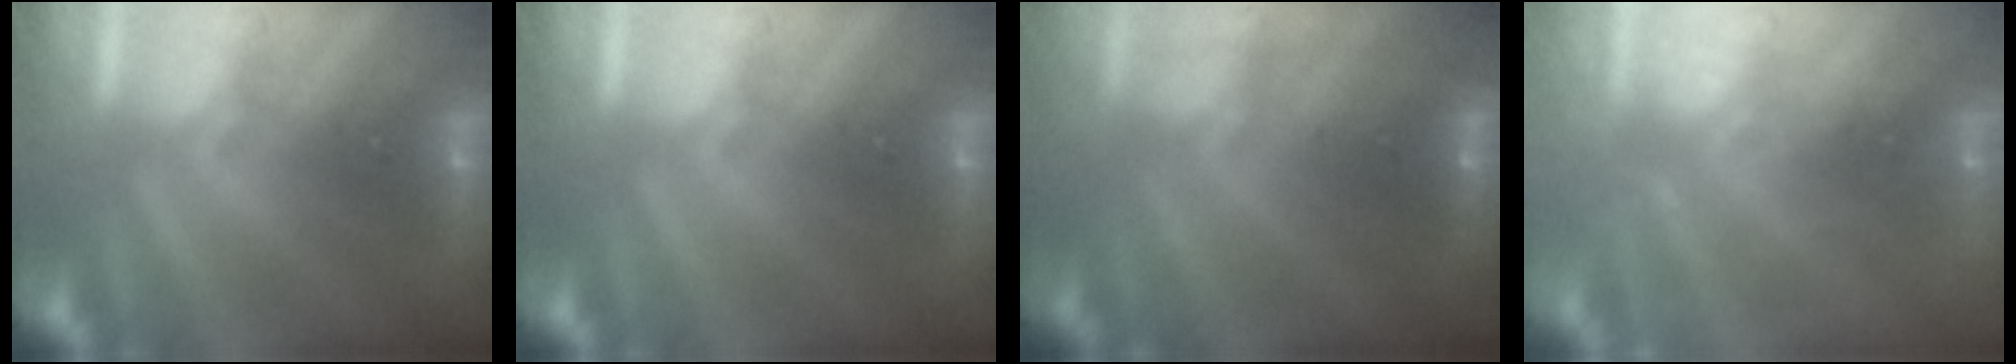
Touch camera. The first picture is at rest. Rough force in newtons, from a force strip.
{"total": 0.0}
{"total": 2.7}
{"total": 2.4}